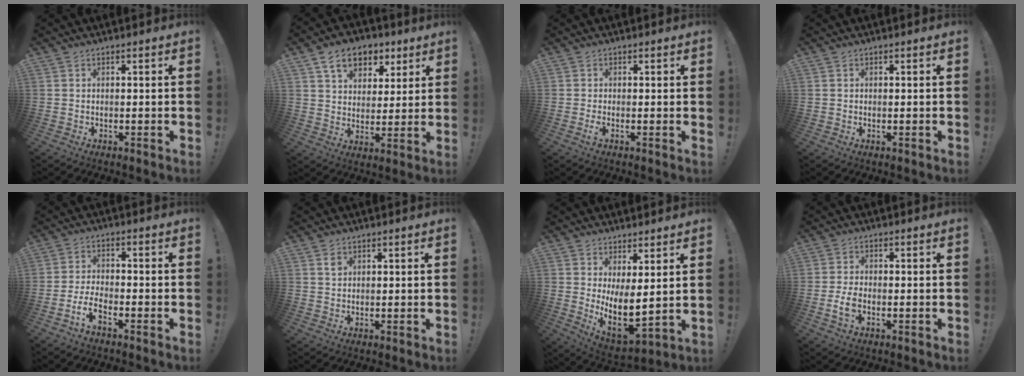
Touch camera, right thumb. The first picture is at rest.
{"total": 12.0, "force": [6.8, 8.2, 5.5], "torque": [-0.081, -0.028, 0.129]}
{"total": 1.8, "force": [-0.2, 0.1, 1.8], "torque": [-0.028, -0.005, -0.004]}
{"total": 0.0}
{"total": 5.7, "force": [-3.7, 1.7, 3.9], "torque": [-0.091, 0.002, -0.069]}
{"total": 1.5, "force": [0.9, 1.0, 0.5], "torque": [0.001, -0.005, 0.016]}
{"total": 9.1, "force": [2.9, 3.4, 7.9], "torque": [-0.119, -0.059, 0.059]}
{"total": 4.2, "force": [-1.7, 2.1, 3.3], "torque": [-0.076, 0.001, -0.029]}